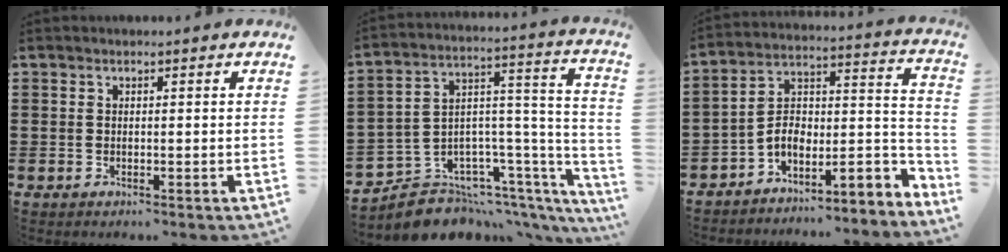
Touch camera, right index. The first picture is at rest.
{"total": 7.8, "force": [-6.6, 3.7, 1.9], "torque": [-0.040, 0.003, -0.121]}
{"total": 5.5, "force": [-2.5, 3.3, 3.7], "torque": [-0.074, -0.016, -0.046]}